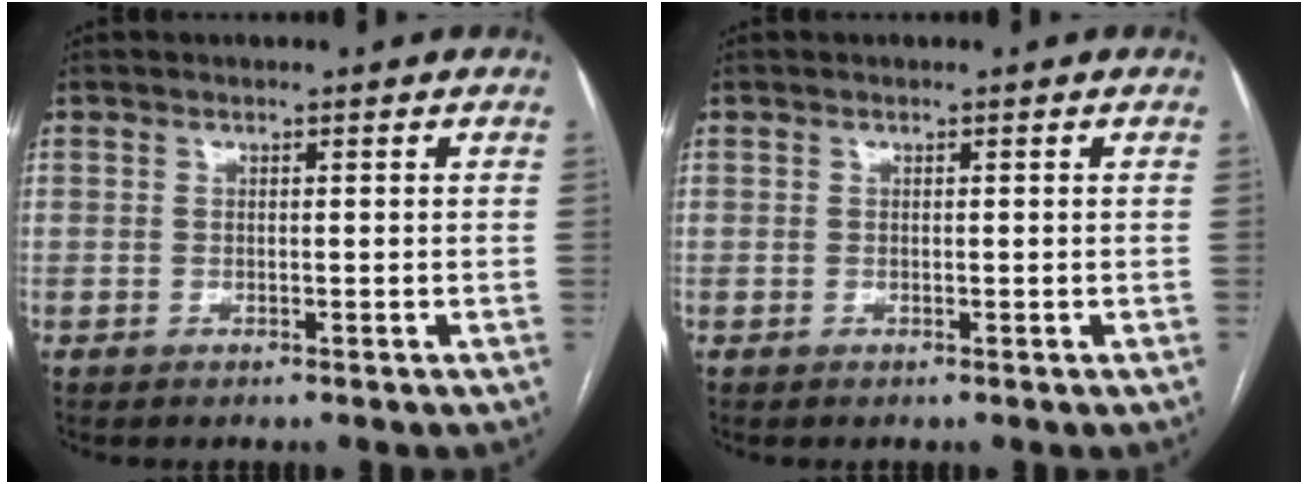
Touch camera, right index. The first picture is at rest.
{"total": 0.0}